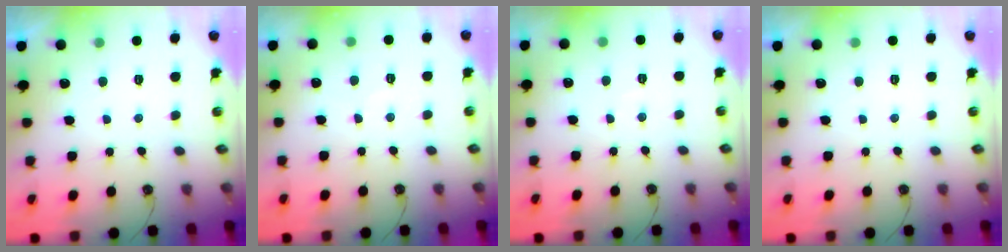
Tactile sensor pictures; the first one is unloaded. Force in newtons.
{"total": 4.2, "press": 4.1, "slide": 0.7}
{"total": 1.9, "press": 1.9, "slide": 0.4}
{"total": 0.0}